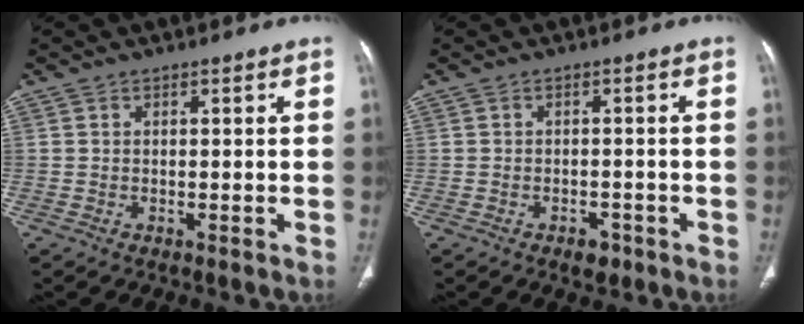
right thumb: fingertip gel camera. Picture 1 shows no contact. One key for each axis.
{"total": 2.7, "fx": -1.7, "fy": 1.6, "fz": 1.2, "tx": -0.007, "ty": 0.006, "tz": -0.020}